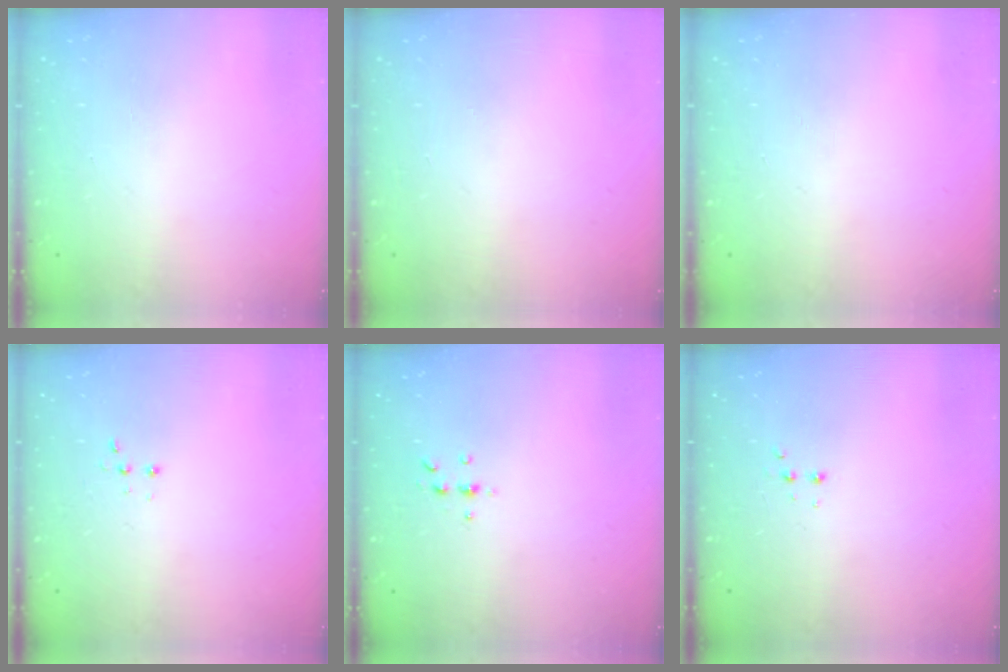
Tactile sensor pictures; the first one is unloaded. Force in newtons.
{"total": 0.0}
{"total": 0.0}
{"total": 2.7, "press": 2.7, "slide": 0.5}
{"total": 4.2, "press": 4.1, "slide": 0.5}
{"total": 2.9, "press": 2.7, "slide": 1.0}